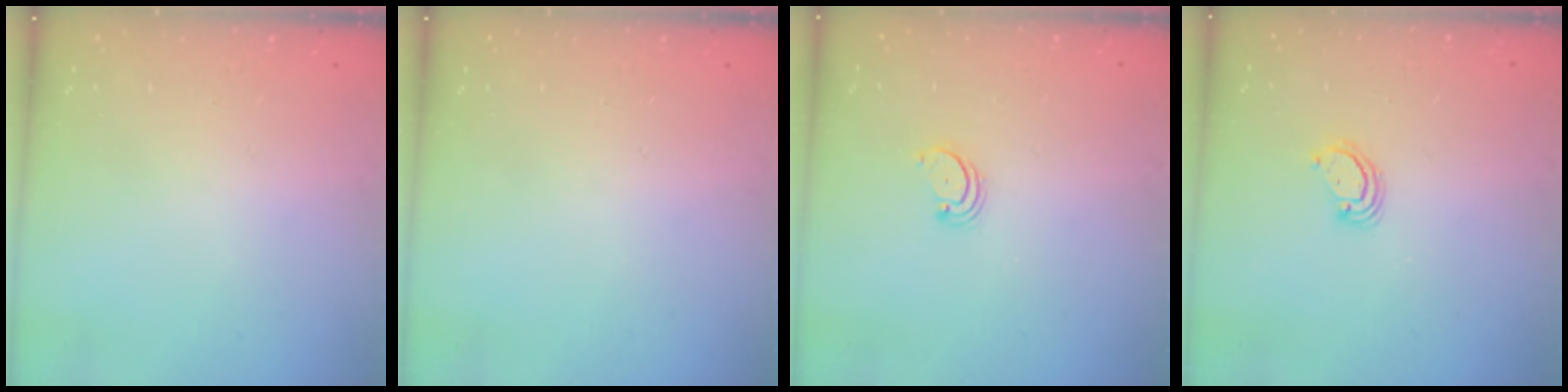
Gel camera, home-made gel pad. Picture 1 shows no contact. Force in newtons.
{"total": 0.0}
{"total": 2.2, "press": 2.2, "slide": 0.2}
{"total": 3.4, "press": 3.4, "slide": 0.3}